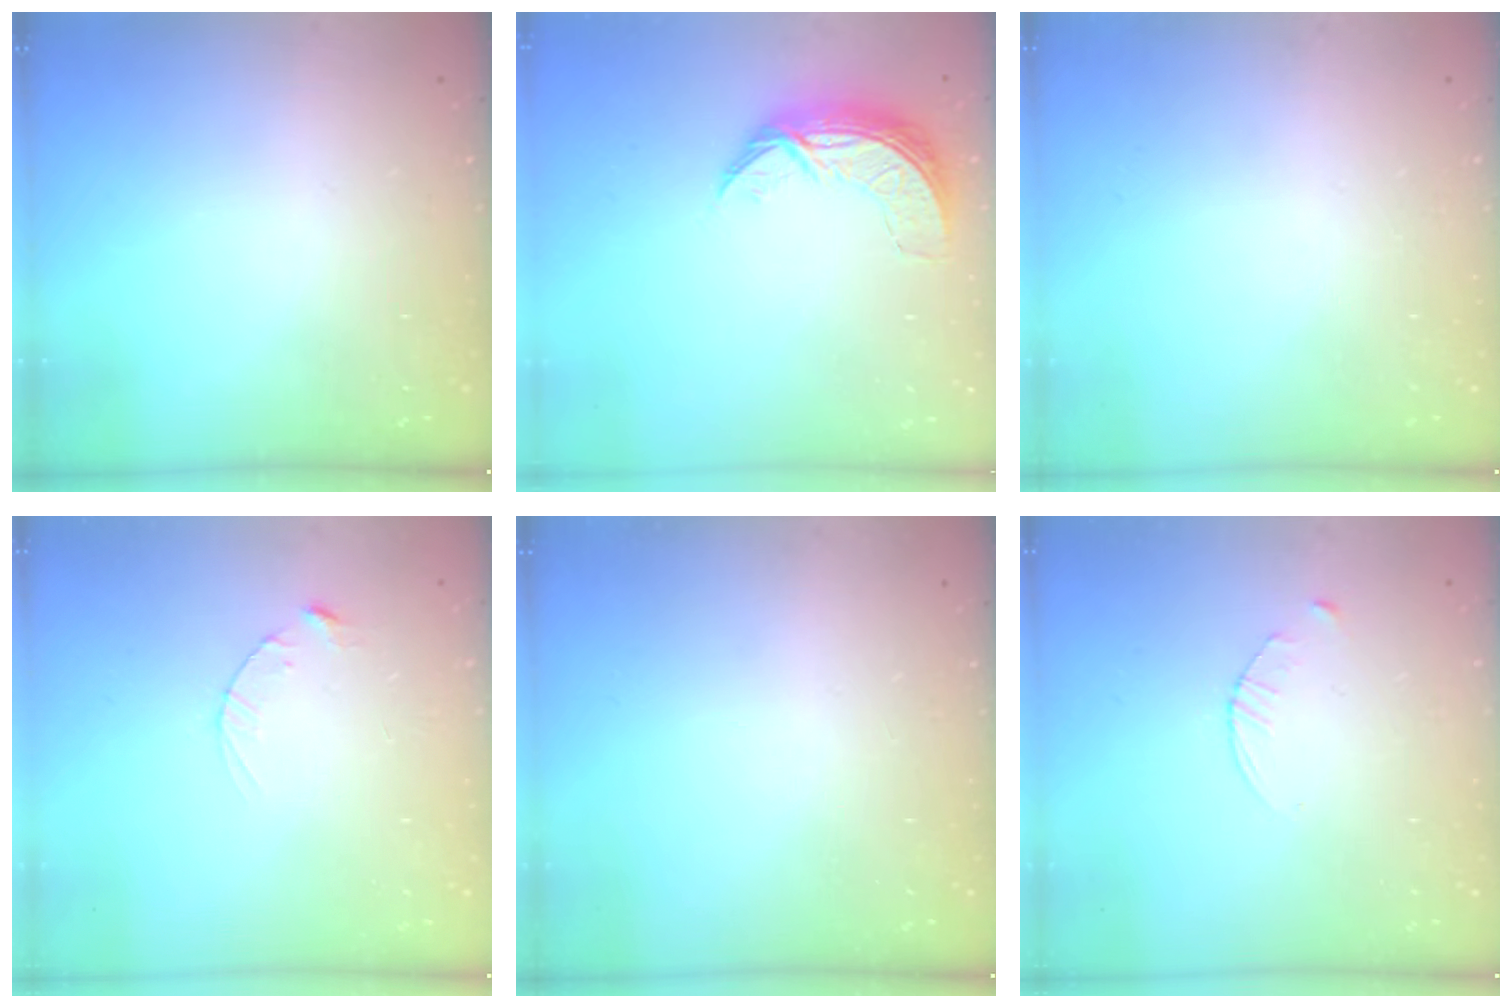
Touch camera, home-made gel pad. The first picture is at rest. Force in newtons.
{"total": 7.8, "press": 7.8, "slide": 0.5}
{"total": 0.0}
{"total": 2.5, "press": 2.5, "slide": 0.4}
{"total": 0.0}
{"total": 2.9, "press": 2.9, "slide": 0.4}